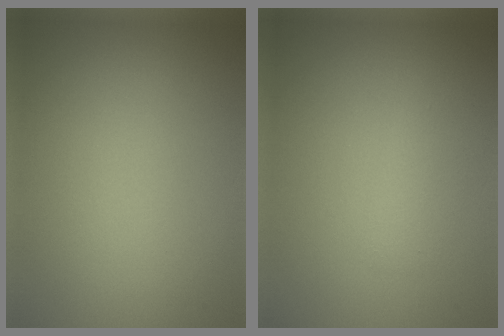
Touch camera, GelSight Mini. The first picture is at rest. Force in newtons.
{"total": 1.3, "press": 1.3, "slide": 0.0}